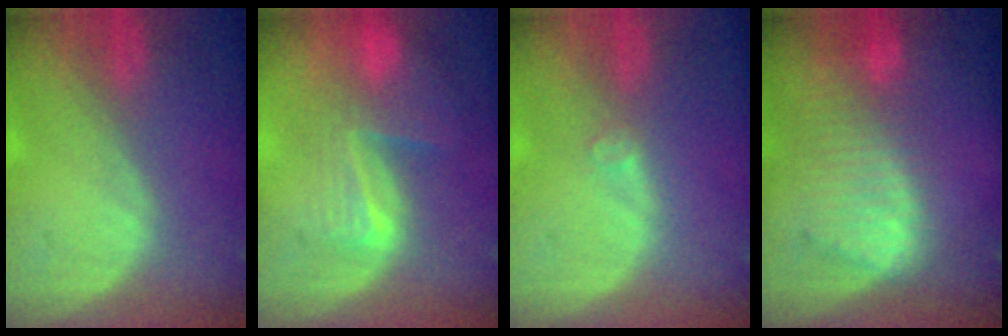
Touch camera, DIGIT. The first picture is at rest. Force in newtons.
{"total": 8.2, "press": 7.1, "slide": 4.0}
{"total": 1.3, "press": 1.1, "slide": 0.7}
{"total": 8.8, "press": 7.9, "slide": 4.0}